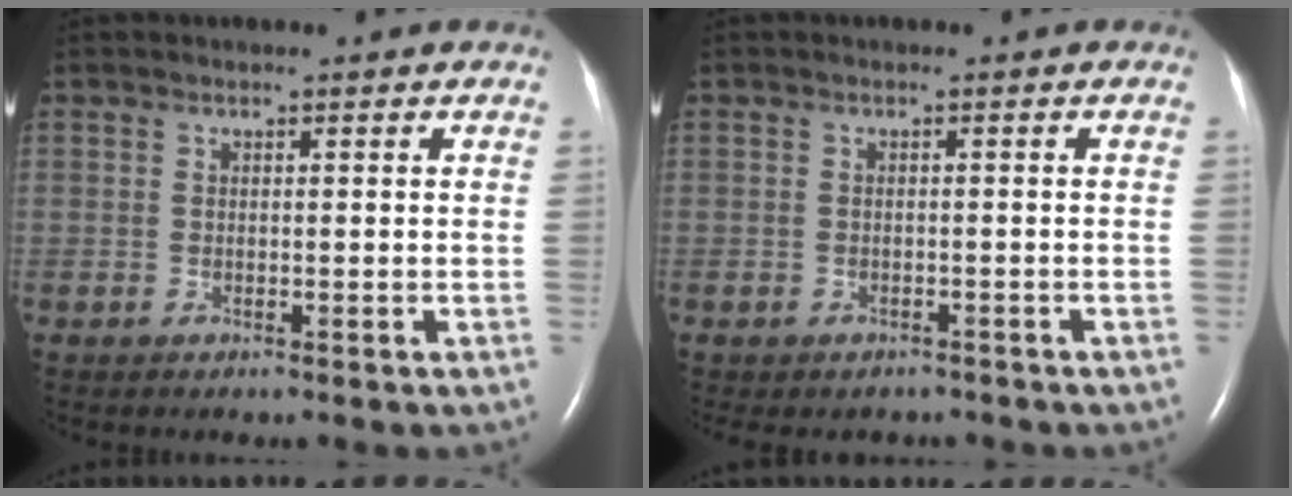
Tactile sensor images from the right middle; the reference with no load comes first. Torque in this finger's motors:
{"motor_torque": [0.54, -0.57, 0.06, 0.01]}